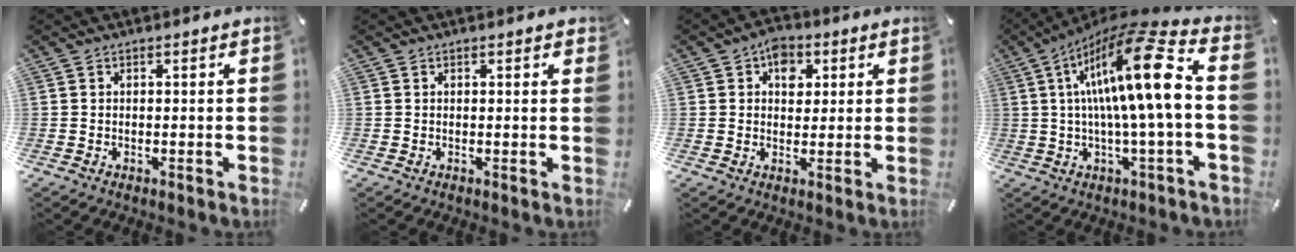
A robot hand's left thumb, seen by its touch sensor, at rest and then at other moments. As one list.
[{"total": 0.7, "force": [0.4, 0.3, 0.5], "torque": [-0.002, -0.002, 0.005]}, {"total": 5.7, "force": [2.0, 4.4, 3.1], "torque": [-0.020, -0.007, 0.027]}, {"total": 20.5, "force": [3.5, 2.7, 20.0], "torque": [-0.363, -0.025, 0.032]}]